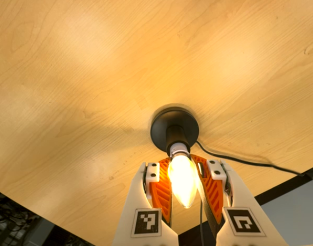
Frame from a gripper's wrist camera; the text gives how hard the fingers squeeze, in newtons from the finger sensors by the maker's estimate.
{"total": 26.4, "left": 25.2, "right": 27.6}